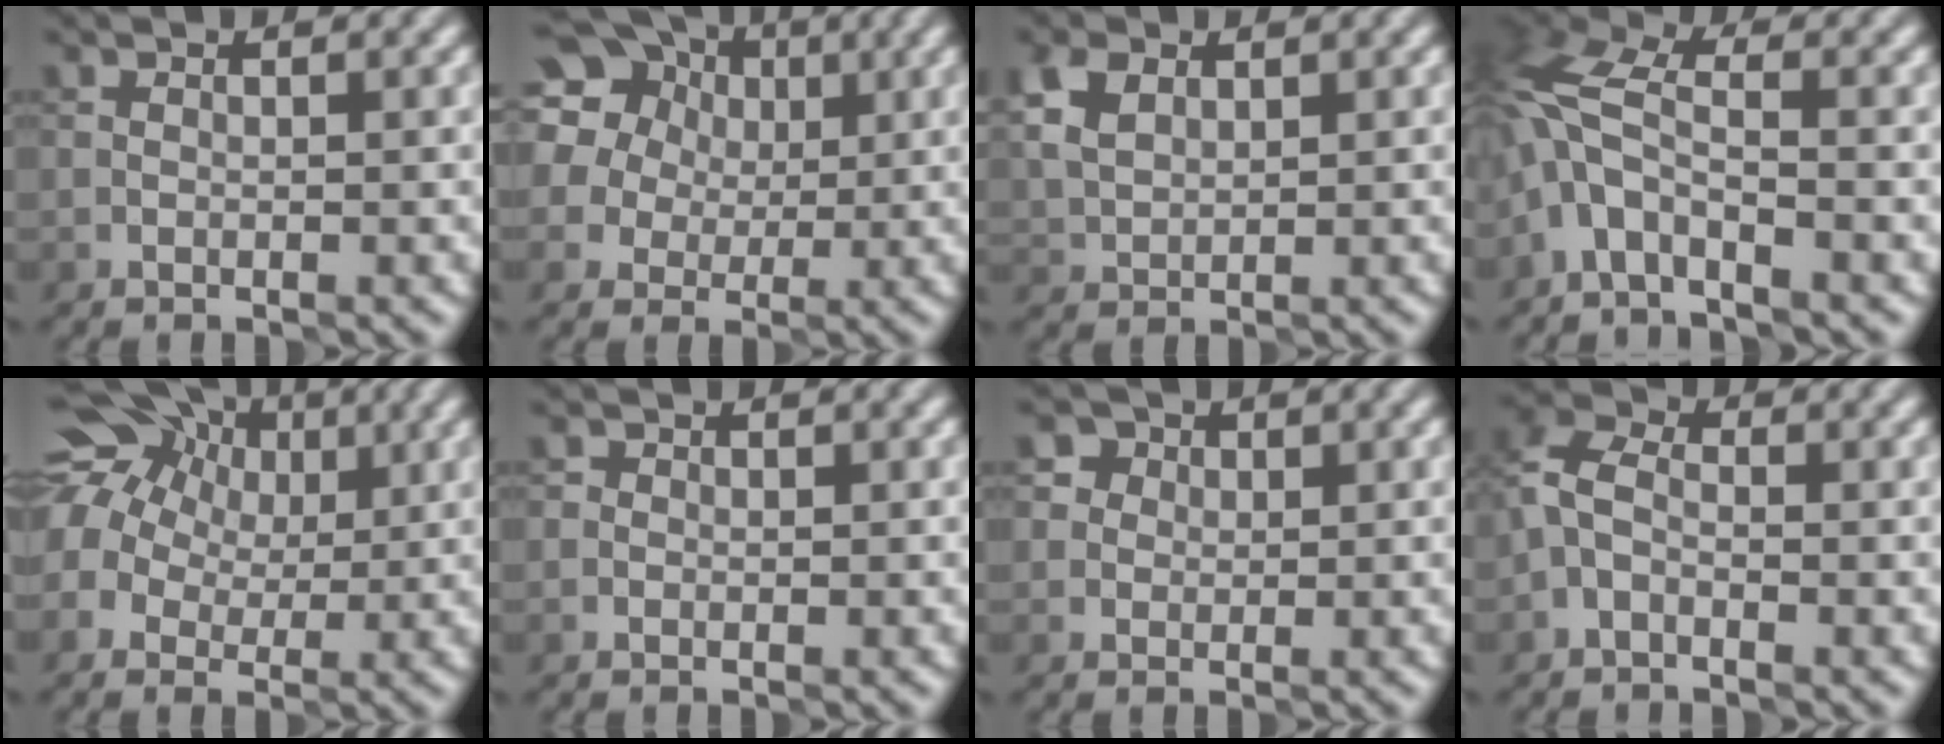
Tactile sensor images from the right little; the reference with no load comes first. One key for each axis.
{"total": 15.6, "fx": 6.8, "fy": 12.7, "fz": 6.0, "tx": -0.160, "ty": 0.049, "tz": 0.098}
{"total": 3.7, "fx": 1.8, "fy": 2.4, "fz": 2.1, "tx": -0.055, "ty": 0.012, "tz": 0.034}
{"total": 4.7, "fx": -2.3, "fy": 1.9, "fz": 3.7, "tx": -0.082, "ty": 0.014, "tz": -0.058}
{"total": 12.8, "fx": 5.2, "fy": 9.9, "fz": 6.4, "tx": -0.127, "ty": 0.047, "tz": 0.064}
{"total": 0.7, "fx": 0.1, "fy": 0.7, "fz": 0.2, "tx": 0.005, "ty": -0.002, "tz": -0.009}
{"total": 2.9, "fx": 1.3, "fy": 2.5, "fz": 0.7, "tx": 0.015, "ty": 0.011, "tz": 0.007}
{"total": 3.3, "fx": -0.5, "fy": 2.2, "fz": 2.4, "tx": -0.053, "ty": 0.014, "tz": -0.024}